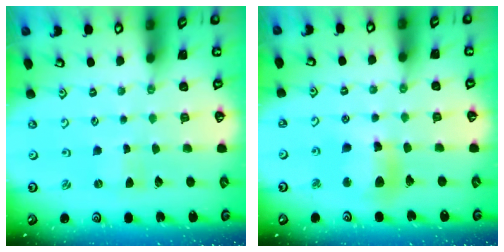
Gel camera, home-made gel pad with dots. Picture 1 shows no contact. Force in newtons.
{"total": 11.1, "press": 10.9, "slide": 2.4}